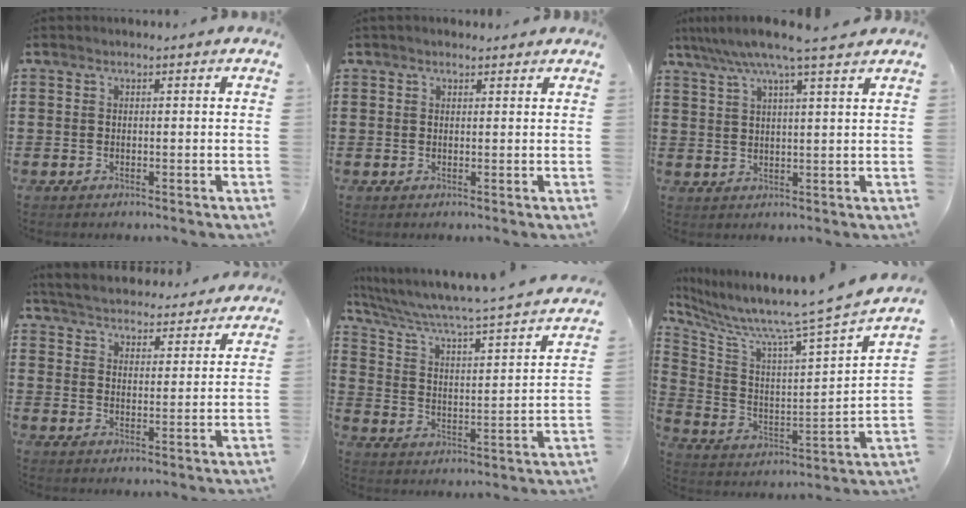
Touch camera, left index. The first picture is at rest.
{"total": 1.2, "force": [1.1, 0.2, 0.4], "torque": [-0.008, 0.002, 0.021]}
{"total": 7.0, "force": [5.6, -0.3, 4.2], "torque": [-0.097, -0.016, 0.097]}
{"total": 4.7, "force": [4.7, -0.1, 0.2], "torque": [-0.029, -0.037, 0.079]}
{"total": 5.0, "force": [4.3, 0.1, 2.7], "torque": [-0.073, -0.044, 0.063]}
{"total": 7.4, "force": [6.6, -1.4, 3.0], "torque": [-0.091, -0.075, 0.096]}